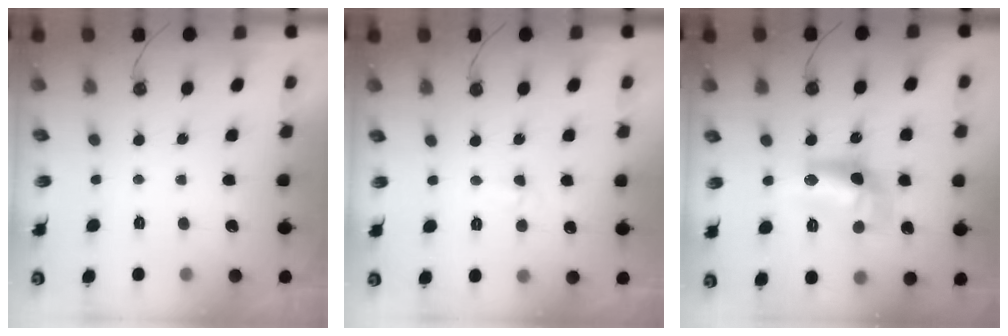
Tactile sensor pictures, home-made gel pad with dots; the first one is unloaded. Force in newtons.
{"total": 3.0, "press": 2.9, "slide": 0.7}
{"total": 12.2, "press": 12.2, "slide": 0.7}